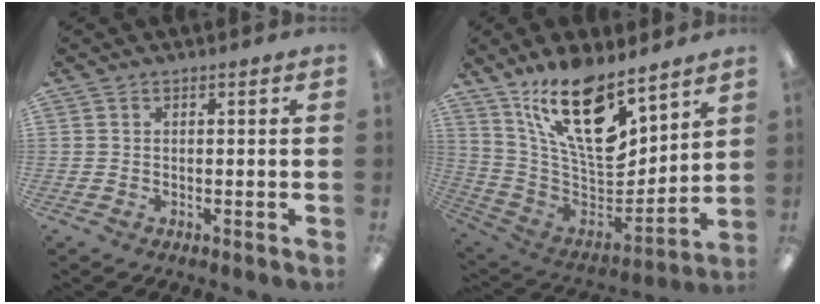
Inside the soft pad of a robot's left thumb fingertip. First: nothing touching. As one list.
[{"total": 20.4, "force": [13.2, 7.5, 13.6], "torque": [-0.252, -0.090, 0.227]}]